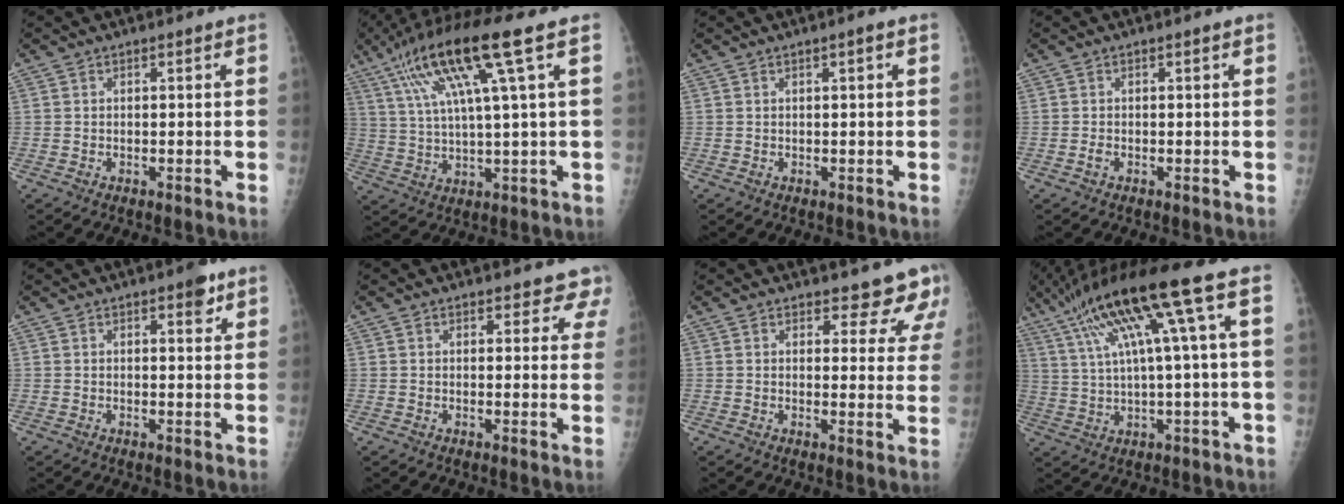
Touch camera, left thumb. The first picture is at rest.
{"total": 15.9, "force": [6.8, 1.1, 14.4], "torque": [-0.278, 0.006, 0.120]}
{"total": 0.8, "force": [0.2, 0.1, 0.8], "torque": [-0.012, 0.002, 0.002]}
{"total": 0.7, "force": [-0.4, 0.3, 0.5], "torque": [-0.008, 0.003, -0.006]}
{"total": 3.2, "force": [1.9, 1.3, 2.2], "torque": [-0.018, -0.007, 0.022]}
{"total": 4.3, "force": [3.8, 1.9, 0.3], "torque": [0.039, -0.019, 0.023]}
{"total": 8.0, "force": [7.2, 3.2, 1.5], "torque": [0.030, -0.040, 0.061]}
{"total": 16.5, "force": [5.8, 1.5, 15.4], "torque": [-0.290, 0.029, 0.101]}